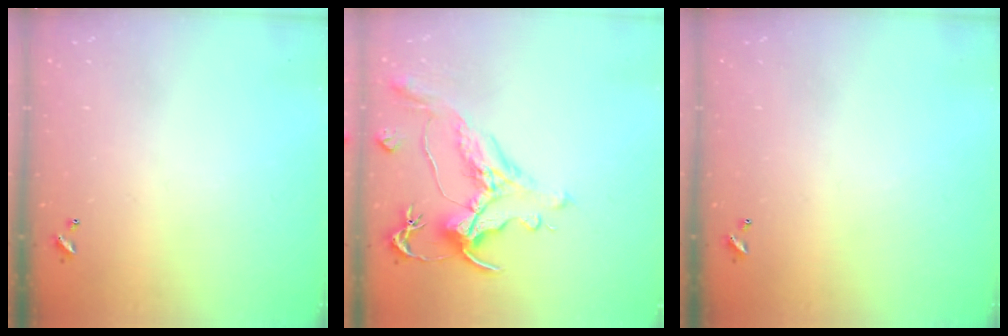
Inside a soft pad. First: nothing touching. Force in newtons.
{"total": 1.7, "press": 0.9, "slide": 1.4}
{"total": 0.0}